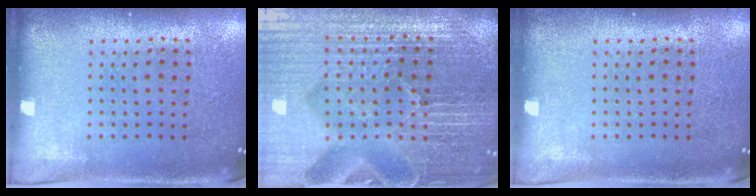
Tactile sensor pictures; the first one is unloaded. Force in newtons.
{"total": 6.9, "press": 6.1, "slide": 3.3}
{"total": 0.0}